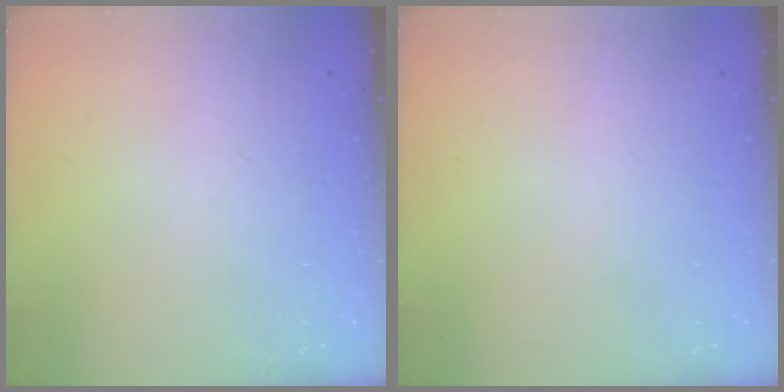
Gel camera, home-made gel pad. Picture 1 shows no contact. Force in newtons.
{"total": 0.0}